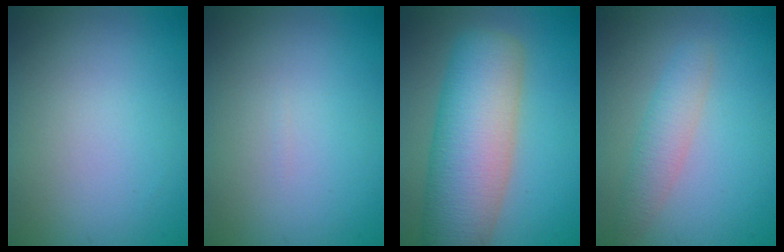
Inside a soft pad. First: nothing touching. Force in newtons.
{"total": 0.0}
{"total": 9.9, "press": 9.9, "slide": 0.4}
{"total": 2.6, "press": 2.6, "slide": 0.2}